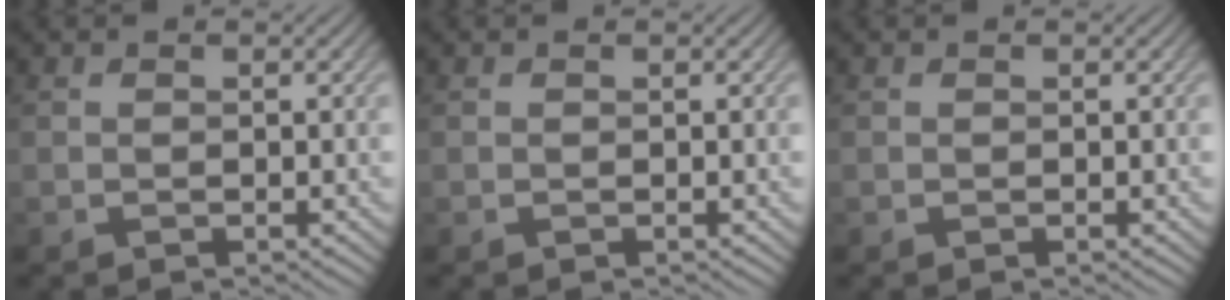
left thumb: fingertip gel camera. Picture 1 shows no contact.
{"total": 0.0}
{"total": 0.0}